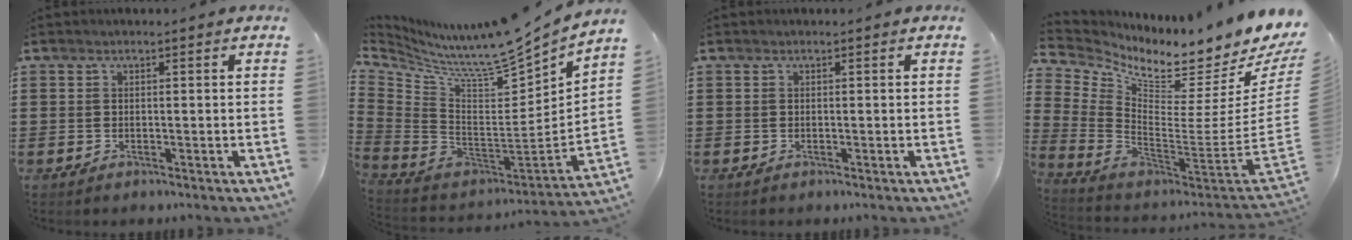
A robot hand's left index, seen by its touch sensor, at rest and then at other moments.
{"total": 8.8, "force": [8.0, 0.4, 3.7], "torque": [-0.102, -0.080, 0.127]}
{"total": 0.0}
{"total": 5.1, "force": [4.4, 0.9, 2.5], "torque": [-0.057, -0.067, 0.063]}